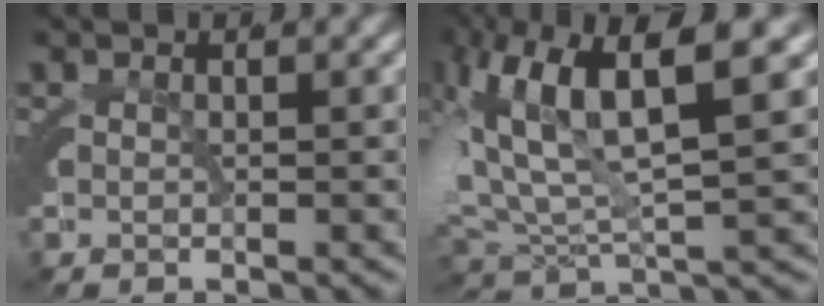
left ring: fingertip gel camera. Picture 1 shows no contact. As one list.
[{"total": 10.3, "force": [2.2, 6.7, 7.5], "torque": [-0.164, 0.001, 0.034]}]